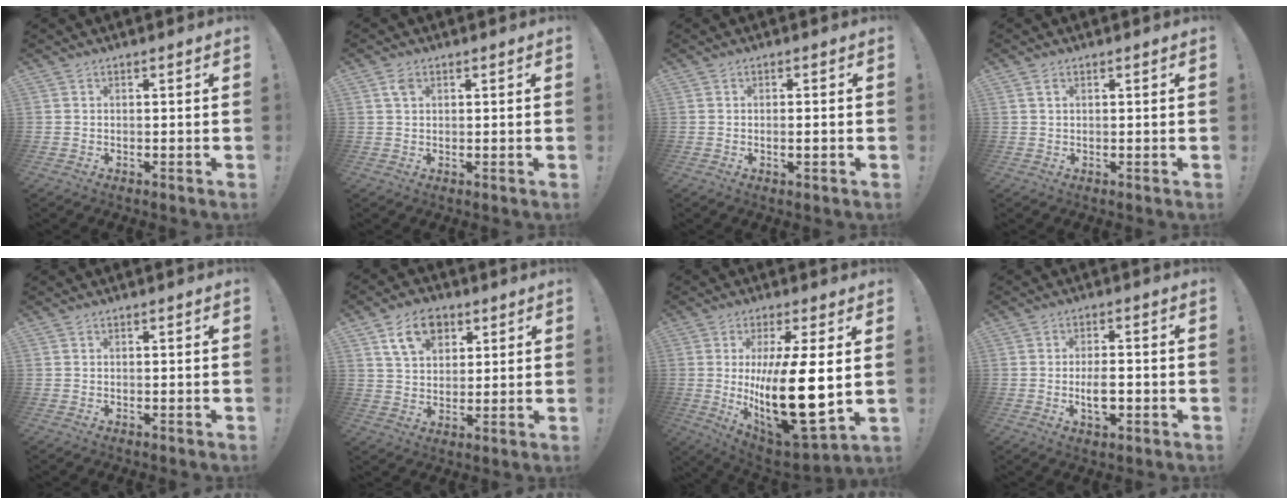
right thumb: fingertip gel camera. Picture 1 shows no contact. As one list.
[{"total": 2.7, "force": [1.2, 1.6, 1.7], "torque": [-0.027, 0.000, 0.020]}, {"total": 1.8, "force": [-0.5, 0.0, 1.7], "torque": [-0.029, 0.002, -0.010]}, {"total": 1.6, "force": [0.6, 0.8, 1.2], "torque": [-0.031, 0.005, 0.013]}, {"total": 0.0}, {"total": 11.5, "force": [5.8, 8.0, 5.9], "torque": [-0.092, -0.011, 0.111]}, {"total": 22.4, "force": [0.8, 8.4, 20.8], "torque": [-0.358, -0.031, 0.021]}, {"total": 5.4, "force": [-1.2, 2.6, 4.6], "torque": [-0.069, -0.003, -0.025]}]